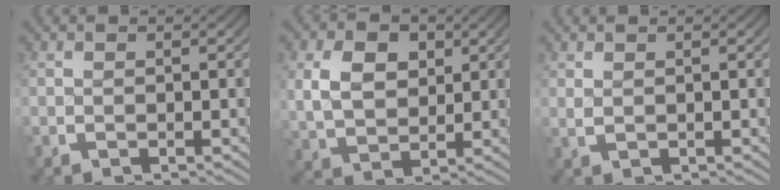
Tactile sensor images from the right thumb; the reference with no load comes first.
{"total": 5.9, "force": [1.4, 4.3, 3.8], "torque": [-0.070, -0.015, 0.039]}
{"total": 0.8, "force": [0.6, 0.3, 0.4], "torque": [-0.012, -0.001, 0.016]}